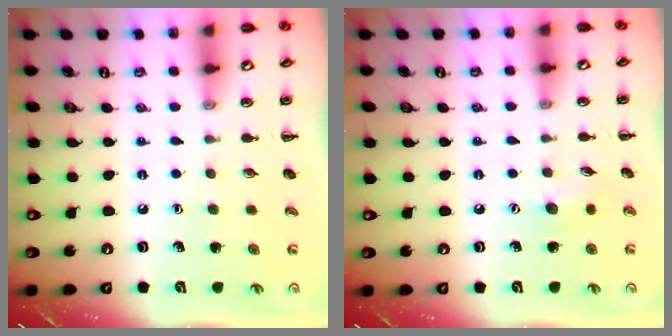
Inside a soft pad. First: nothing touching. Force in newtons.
{"total": 4.7, "press": 4.5, "slide": 1.2}